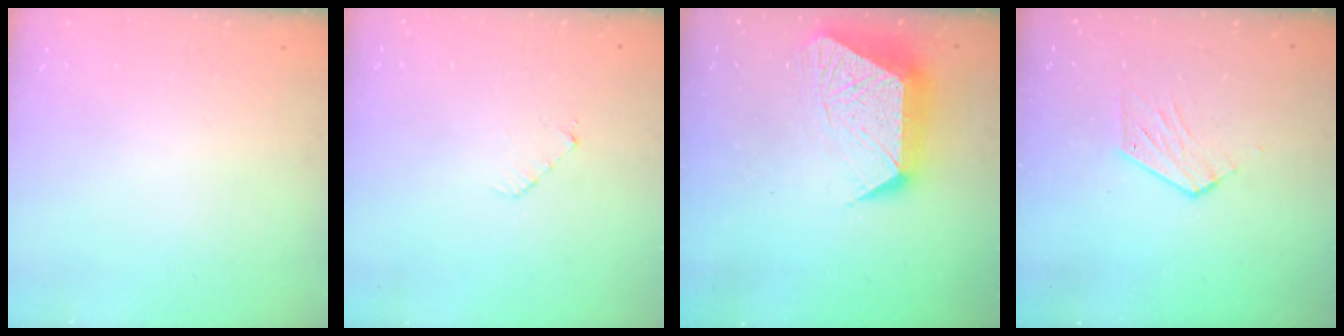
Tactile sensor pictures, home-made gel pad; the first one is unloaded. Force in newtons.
{"total": 3.4, "press": 3.4, "slide": 0.3}
{"total": 15.5, "press": 15.5, "slide": 1.1}
{"total": 6.3, "press": 6.3, "slide": 0.7}